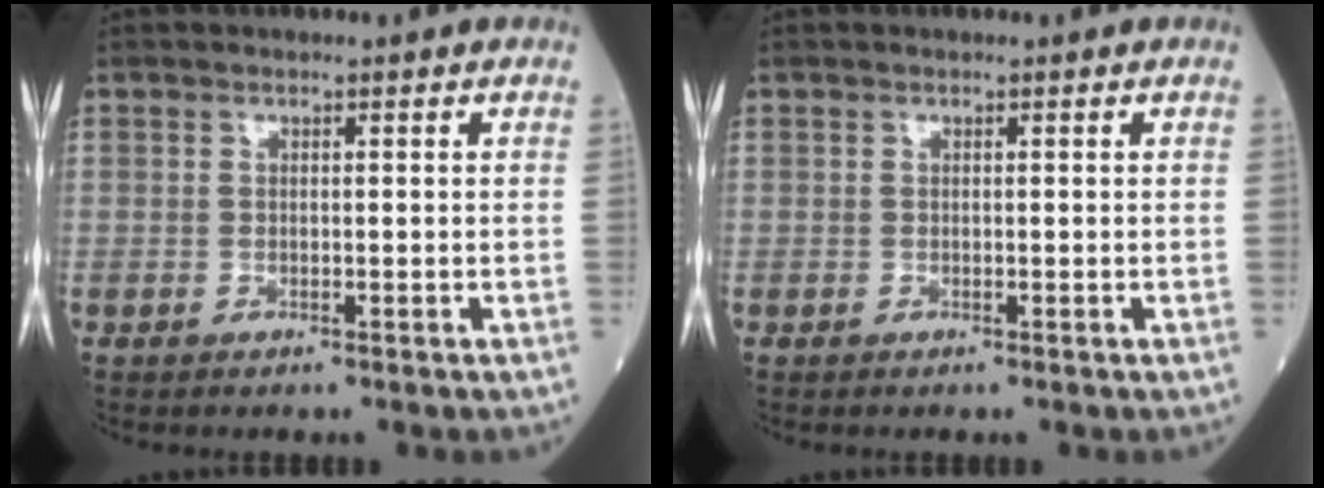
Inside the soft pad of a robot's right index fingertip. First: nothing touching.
{"total": 0.0}